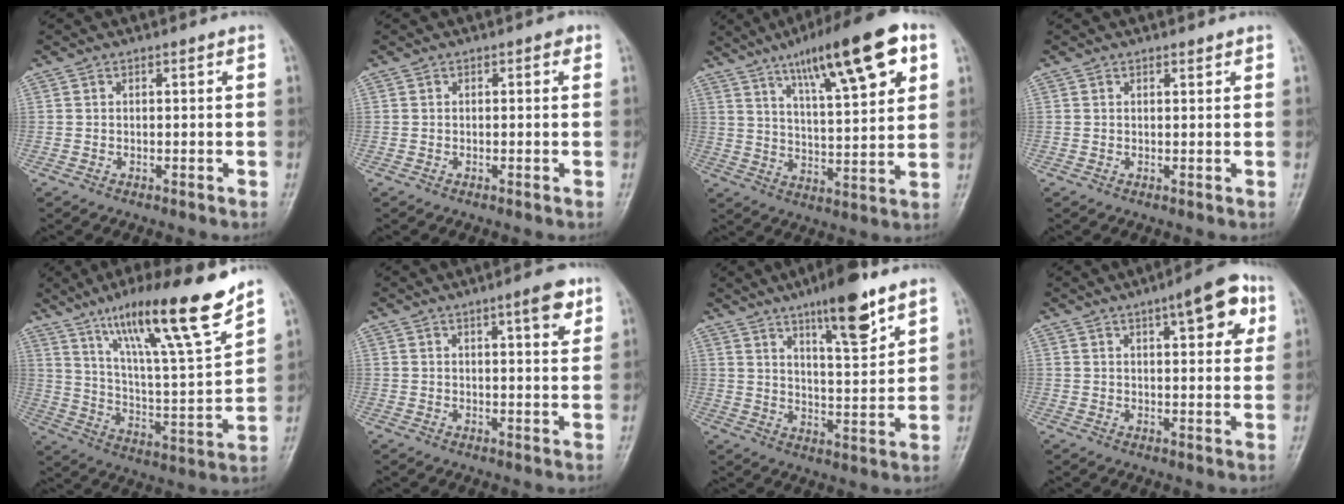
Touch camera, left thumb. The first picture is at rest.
{"total": 0.8, "force": [0.3, 0.5, 0.6], "torque": [0.001, 0.001, -0.001]}
{"total": 20.2, "force": [10.3, 5.2, 16.5], "torque": [-0.229, -0.023, 0.163]}
{"total": 1.0, "force": [0.8, 0.3, 0.3], "torque": [-0.006, -0.007, 0.012]}
{"total": 21.0, "force": [14.6, 1.8, 15.0], "torque": [-0.222, -0.070, 0.249]}
{"total": 5.7, "force": [3.4, 1.3, 4.4], "torque": [-0.054, -0.017, 0.045]}
{"total": 13.0, "force": [8.3, 2.9, 9.5], "torque": [-0.133, -0.050, 0.135]}
{"total": 10.3, "force": [4.9, 3.4, 8.4], "torque": [-0.086, -0.011, 0.060]}